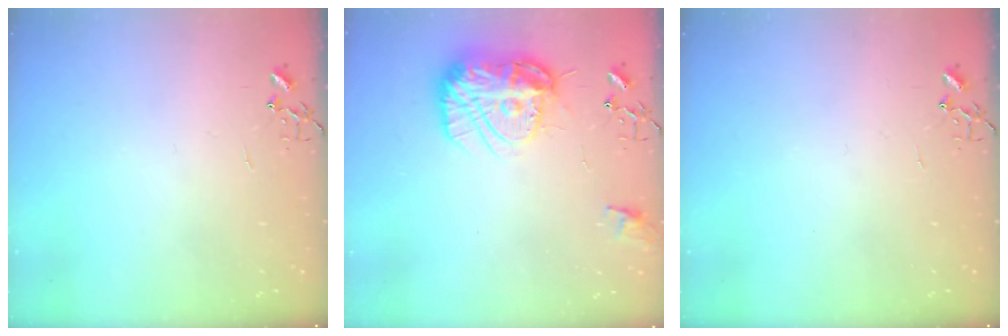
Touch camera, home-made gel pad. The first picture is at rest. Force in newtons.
{"total": 17.8, "press": 17.8, "slide": 1.7}
{"total": 0.0}